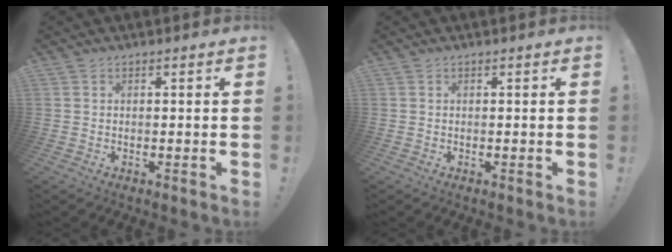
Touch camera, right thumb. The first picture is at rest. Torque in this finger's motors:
{"motor_torque": [0.00, 0.00, 0.00, 0.00, 0.00]}